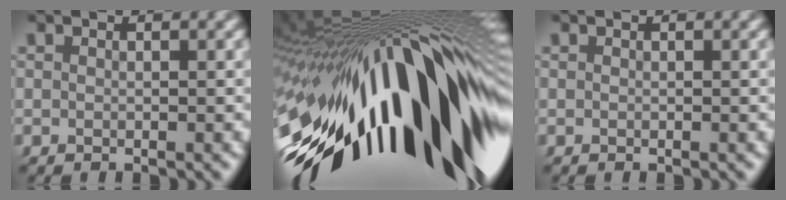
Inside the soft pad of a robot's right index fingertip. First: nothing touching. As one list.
[{"total": 26.4, "force": [-6.1, 13.2, 22.1], "torque": [-0.313, 0.031, -0.093]}, {"total": 0.0}]